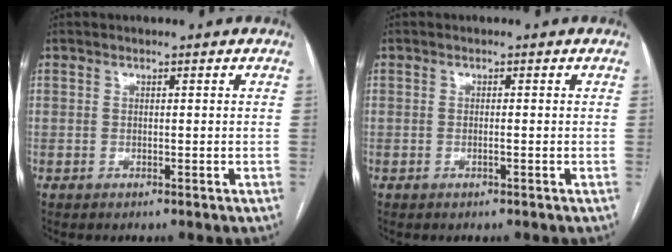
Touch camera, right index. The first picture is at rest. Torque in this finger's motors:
{"motor_torque": [-0.13, 0.14, -0.04, -0.01]}